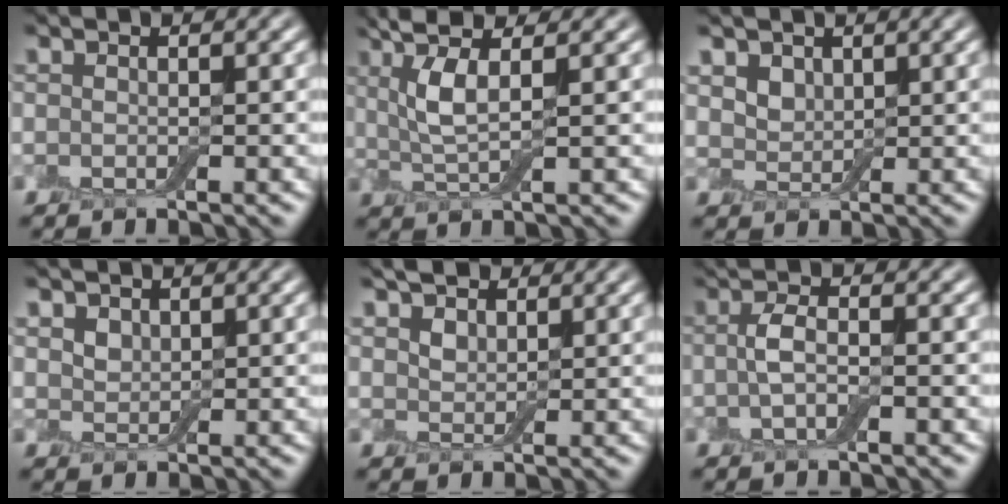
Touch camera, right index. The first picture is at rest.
{"total": 4.9, "force": [1.7, 1.2, 4.4], "torque": [-0.093, 0.004, 0.032]}
{"total": 3.0, "force": [1.8, 2.1, 1.2], "torque": [-0.040, -0.004, 0.037]}
{"total": 2.1, "force": [1.4, 1.4, 0.8], "torque": [-0.022, -0.004, 0.029]}
{"total": 3.3, "force": [2.3, 1.9, 1.5], "torque": [-0.036, 0.000, 0.039]}
{"total": 2.4, "force": [0.0, 0.7, 2.3], "torque": [-0.049, 0.000, -0.003]}